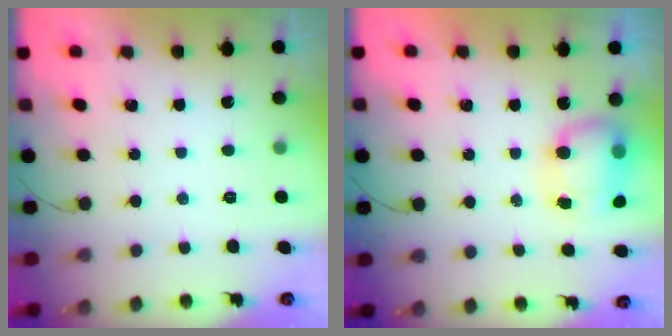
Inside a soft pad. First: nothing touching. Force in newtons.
{"total": 8.6, "press": 8.4, "slide": 1.6}